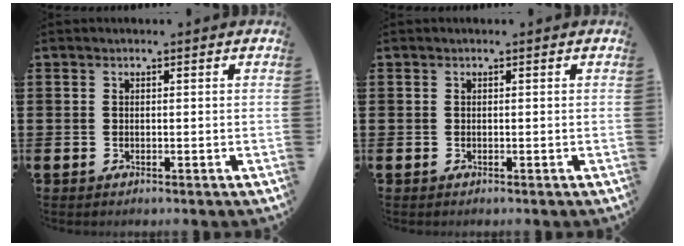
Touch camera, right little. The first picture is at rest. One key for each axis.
{"total": 0.0}